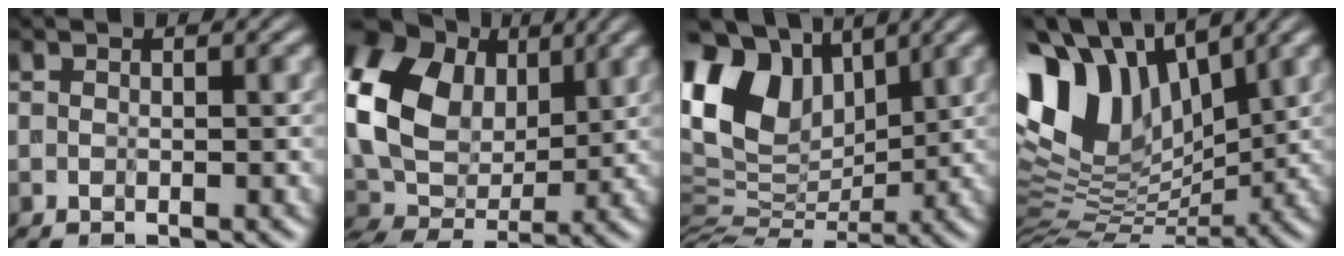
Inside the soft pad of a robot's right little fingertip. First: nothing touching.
{"total": 11.3, "force": [3.9, 8.0, 7.1], "torque": [-0.179, 0.010, 0.074]}
{"total": 11.6, "force": [4.8, 7.1, 7.8], "torque": [-0.189, 0.019, 0.085]}
{"total": 13.6, "force": [6.5, 7.4, 9.4], "torque": [-0.229, 0.021, 0.120]}